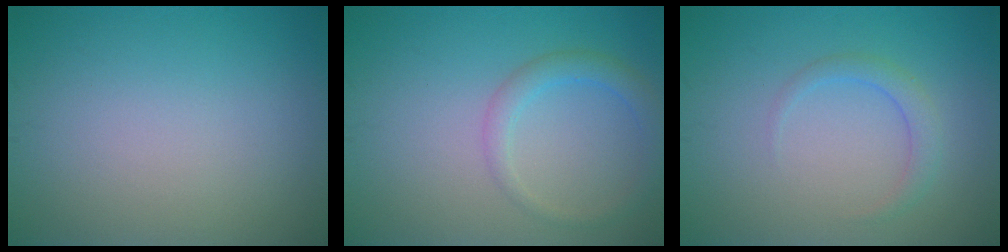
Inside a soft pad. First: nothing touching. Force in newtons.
{"total": 2.3, "press": 2.3, "slide": 0.1}
{"total": 1.7, "press": 1.7, "slide": 0.1}